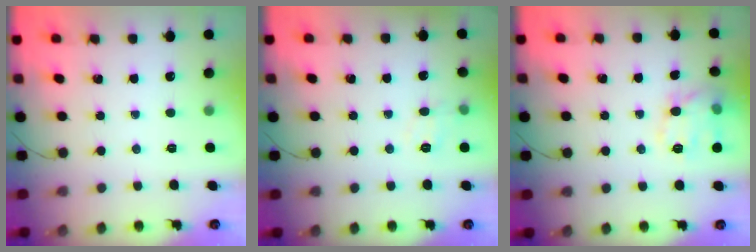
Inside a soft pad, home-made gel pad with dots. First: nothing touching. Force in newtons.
{"total": 8.2, "press": 8.1, "slide": 1.5}
{"total": 10.2, "press": 10.2, "slide": 0.1}